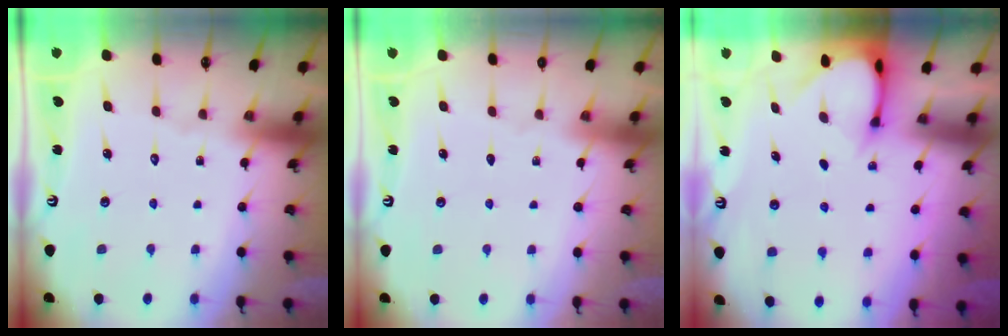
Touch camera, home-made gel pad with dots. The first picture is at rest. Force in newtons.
{"total": 0.5, "press": 0.2, "slide": 0.5}
{"total": 3.0, "press": 3.0, "slide": 0.2}